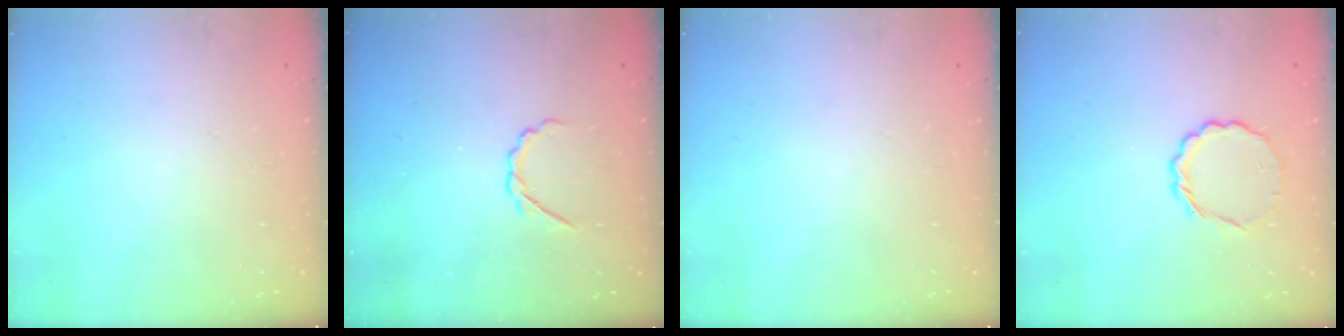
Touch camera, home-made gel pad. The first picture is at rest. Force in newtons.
{"total": 2.4, "press": 2.3, "slide": 0.7}
{"total": 0.0}
{"total": 4.7, "press": 4.4, "slide": 1.6}